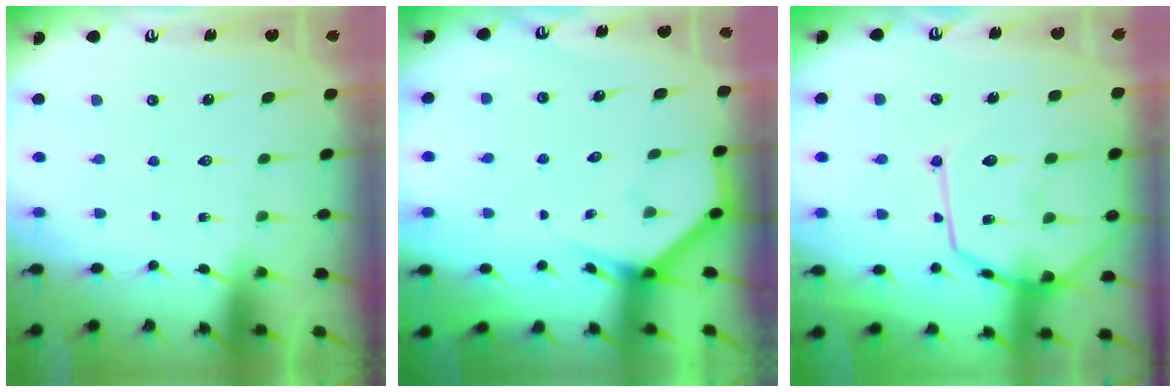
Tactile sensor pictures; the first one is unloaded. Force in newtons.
{"total": 3.7, "press": 3.7, "slide": 0.3}
{"total": 17.7, "press": 17.6, "slide": 1.6}